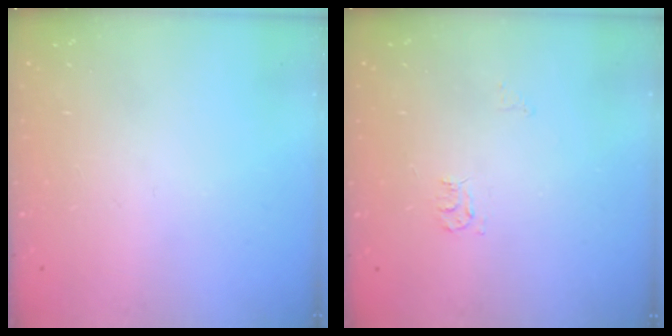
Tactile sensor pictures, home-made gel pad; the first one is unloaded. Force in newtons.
{"total": 3.9, "press": 3.9, "slide": 0.6}